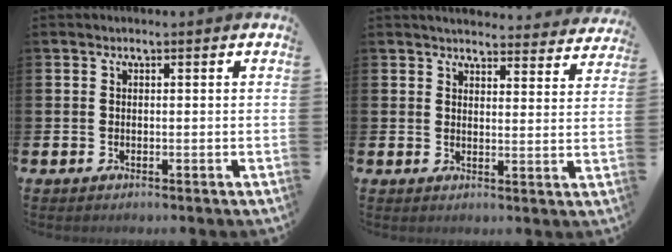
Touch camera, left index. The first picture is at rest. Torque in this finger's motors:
{"motor_torque": [-0.49, -0.91, -0.32, 0.08]}